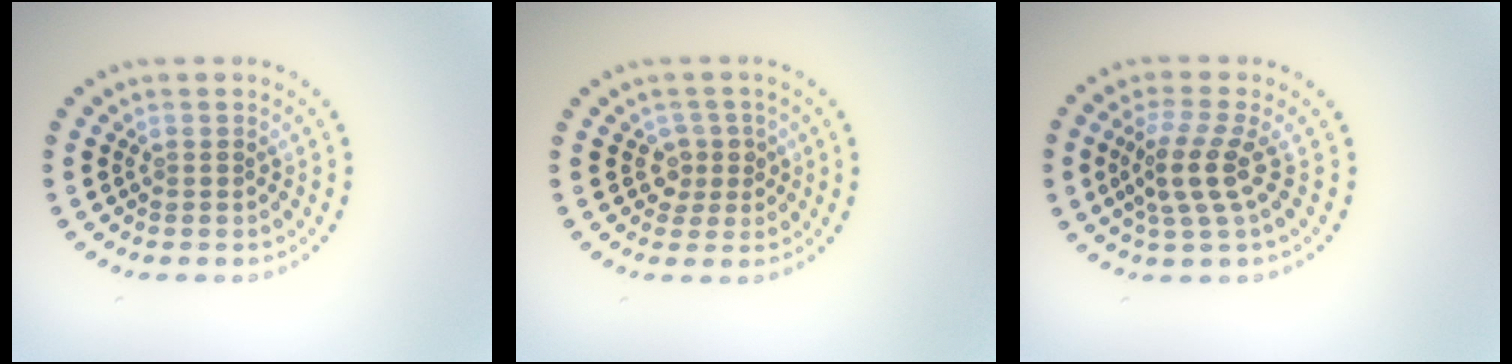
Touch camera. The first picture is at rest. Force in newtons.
{"total": 2.0, "press": 1.6, "slide": 1.2}
{"total": 3.4, "press": 2.8, "slide": 2.0}